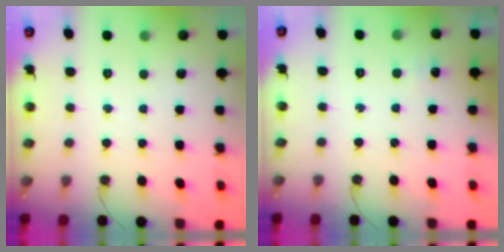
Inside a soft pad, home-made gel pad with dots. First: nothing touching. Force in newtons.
{"total": 3.2, "press": 3.2, "slide": 0.4}